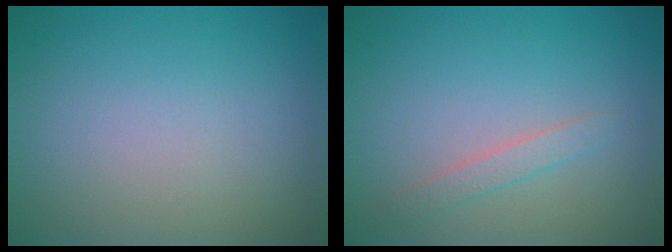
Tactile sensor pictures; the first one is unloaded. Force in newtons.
{"total": 1.4, "press": 1.4, "slide": 0.0}